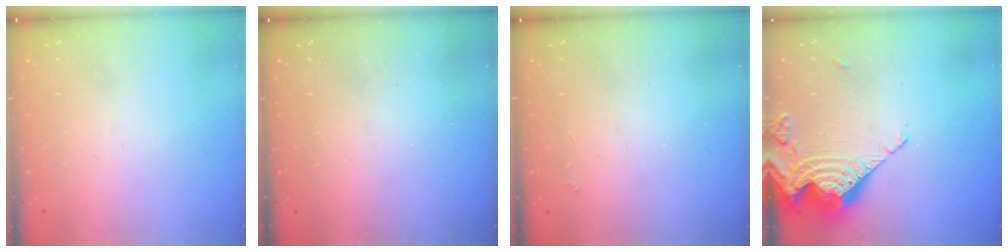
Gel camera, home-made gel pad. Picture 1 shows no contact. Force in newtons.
{"total": 0.6, "press": 0.5, "slide": 0.2}
{"total": 2.9, "press": 2.9, "slide": 0.5}
{"total": 15.1, "press": 15.0, "slide": 1.9}